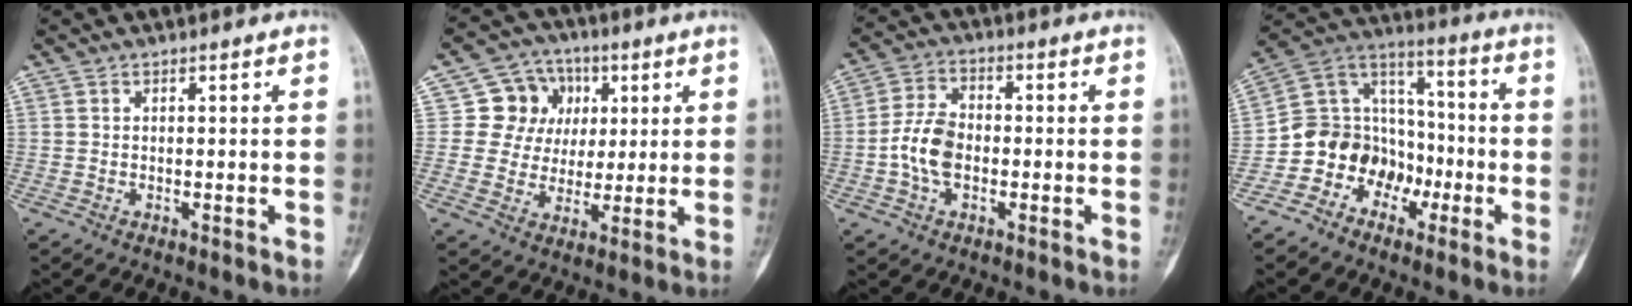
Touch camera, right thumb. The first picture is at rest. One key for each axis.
{"total": 10.4, "fx": 2.8, "fy": 9.5, "fz": 3.1, "tx": 0.002, "ty": 0.005, "tz": 0.045}
{"total": 7.8, "fx": -1.5, "fy": 5.0, "fz": 5.8, "tx": -0.114, "ty": 0.019, "tz": -0.036}
{"total": 12.9, "fx": -6.0, "fy": 10.7, "fz": 4.0, "tx": -0.017, "ty": 0.102, "tz": -0.113}